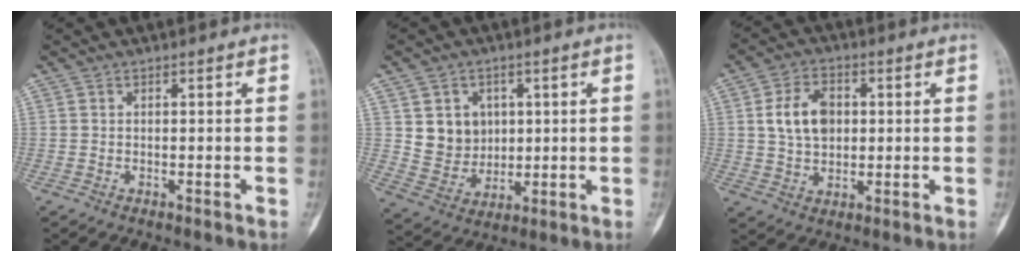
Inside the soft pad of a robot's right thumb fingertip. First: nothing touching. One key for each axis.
{"total": 8.7, "fx": 2.1, "fy": 7.7, "fz": 3.6, "tx": -0.022, "ty": -0.011, "tz": 0.049}
{"total": 9.1, "fx": 1.5, "fy": 6.3, "fz": 6.4, "tx": -0.096, "ty": 0.004, "tz": 0.027}